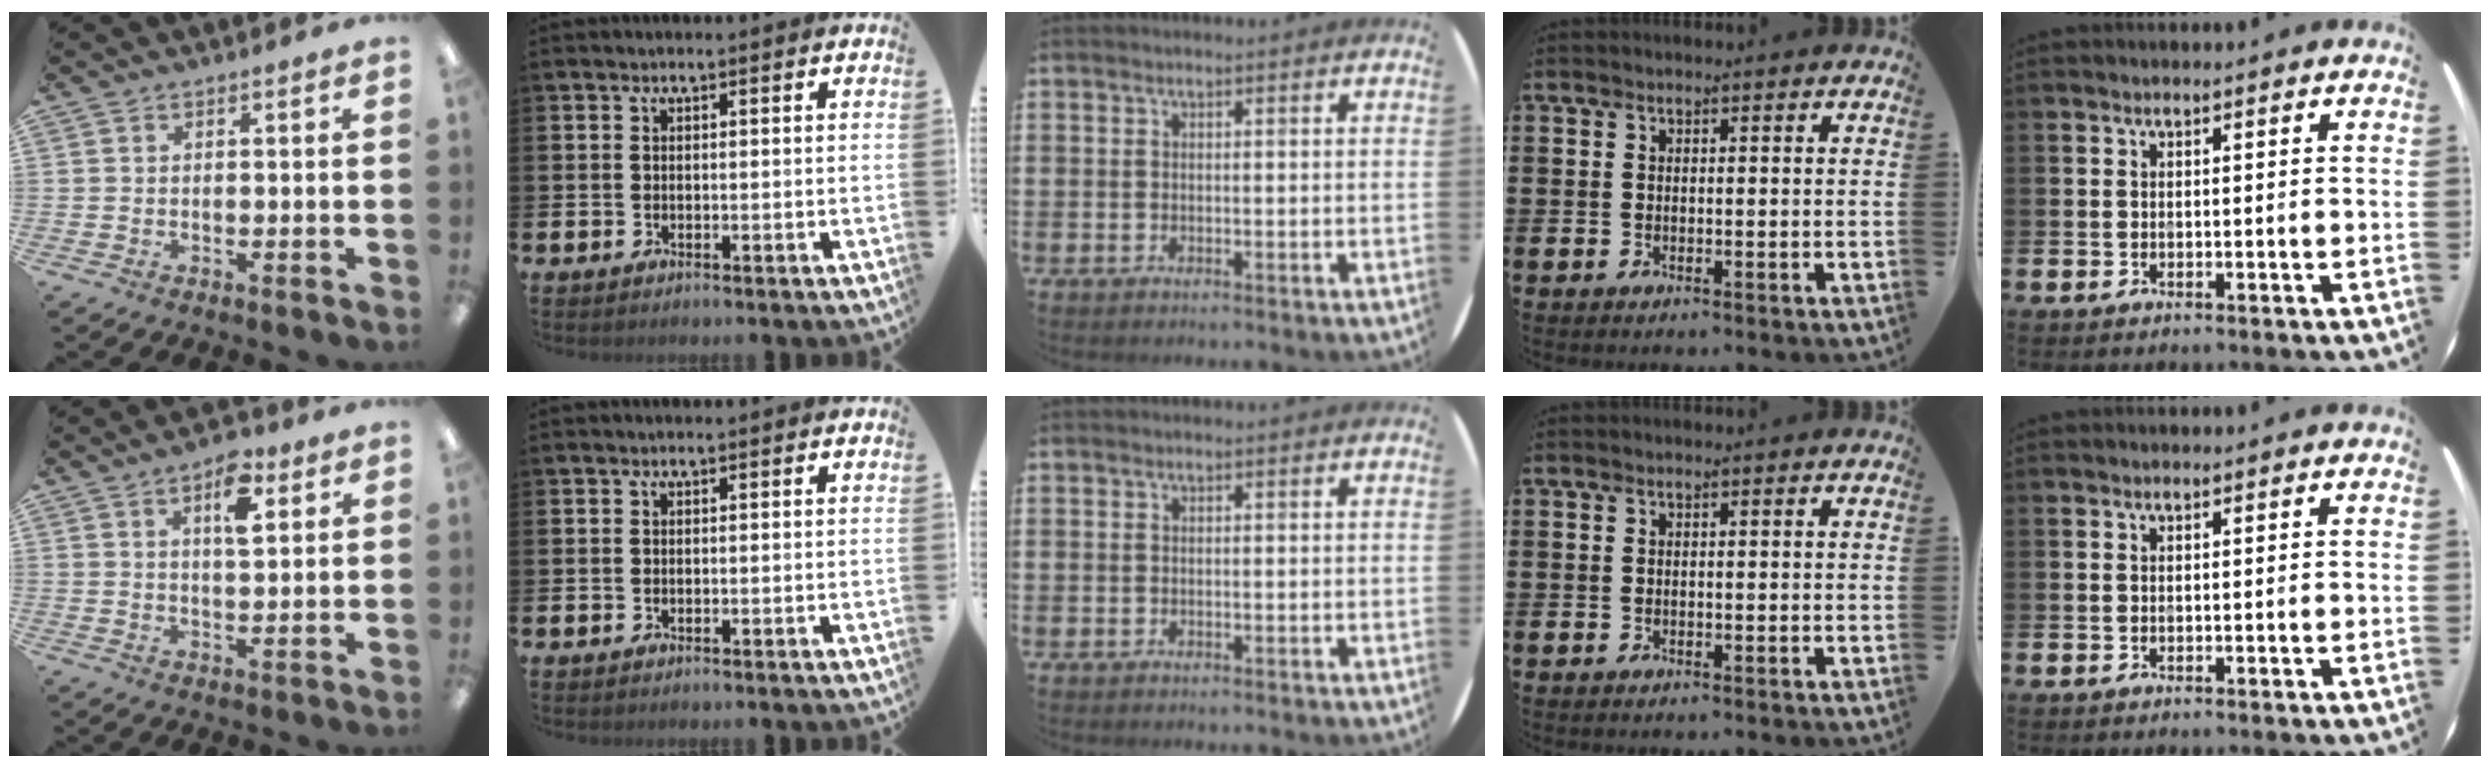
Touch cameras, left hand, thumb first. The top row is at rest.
{"thumb": {"total": 7.8, "force": [4.0, 3.4, 5.8], "torque": [-0.076, -0.011, 0.060]}}